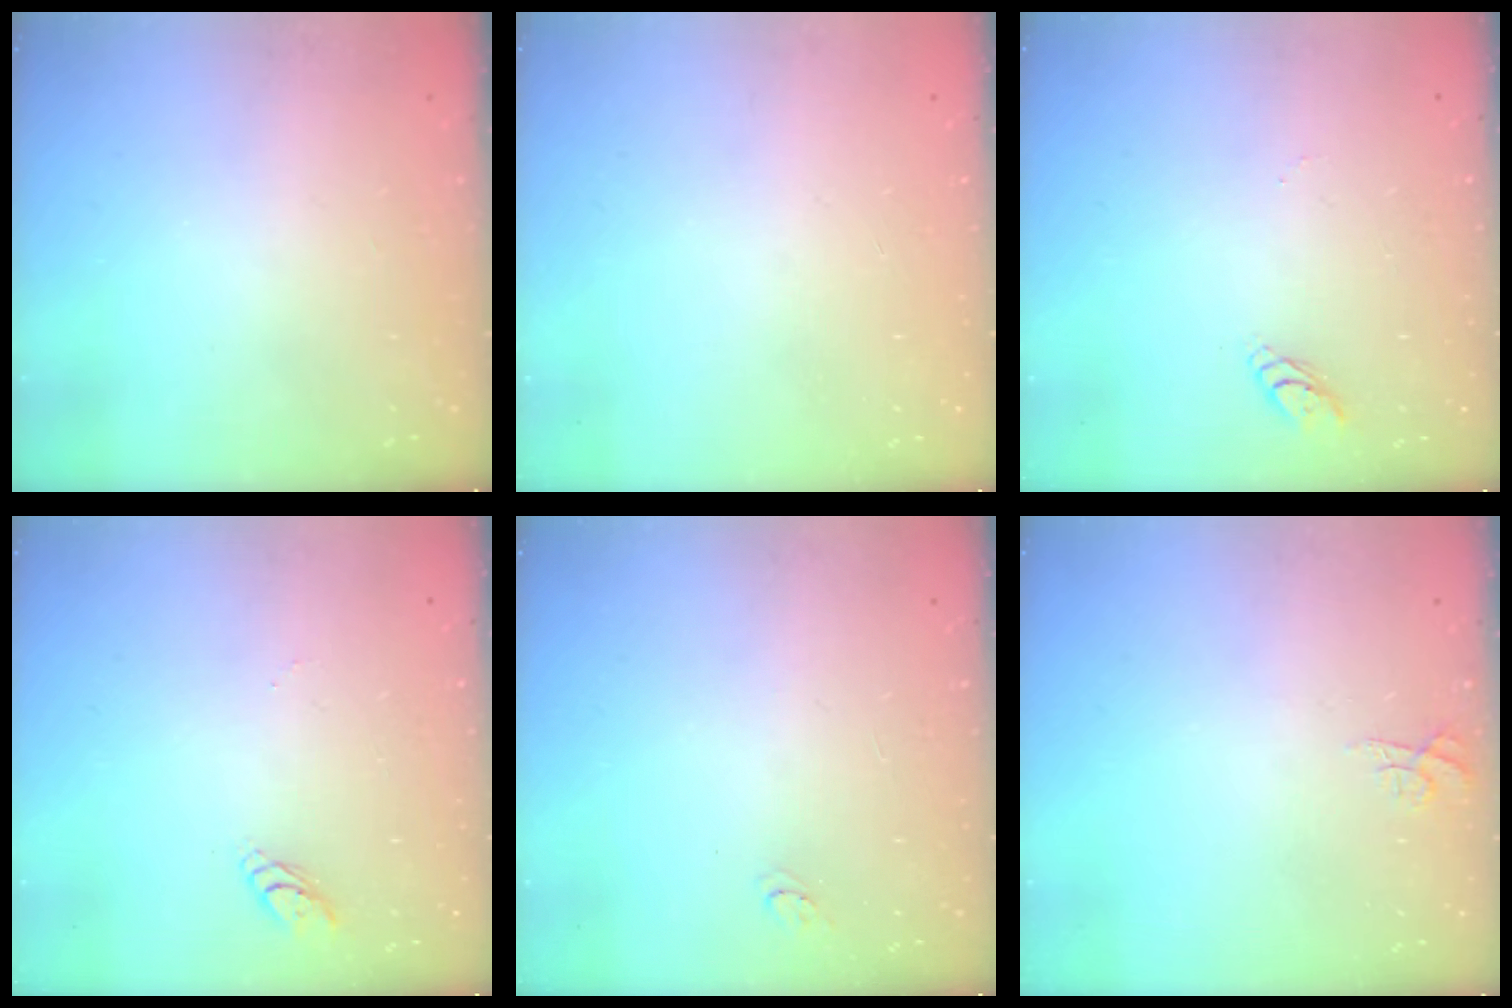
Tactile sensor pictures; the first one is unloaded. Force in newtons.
{"total": 0.0}
{"total": 4.0, "press": 4.0, "slide": 0.3}
{"total": 4.0, "press": 4.0, "slide": 0.3}
{"total": 3.2, "press": 3.2, "slide": 0.3}
{"total": 5.6, "press": 5.6, "slide": 0.4}